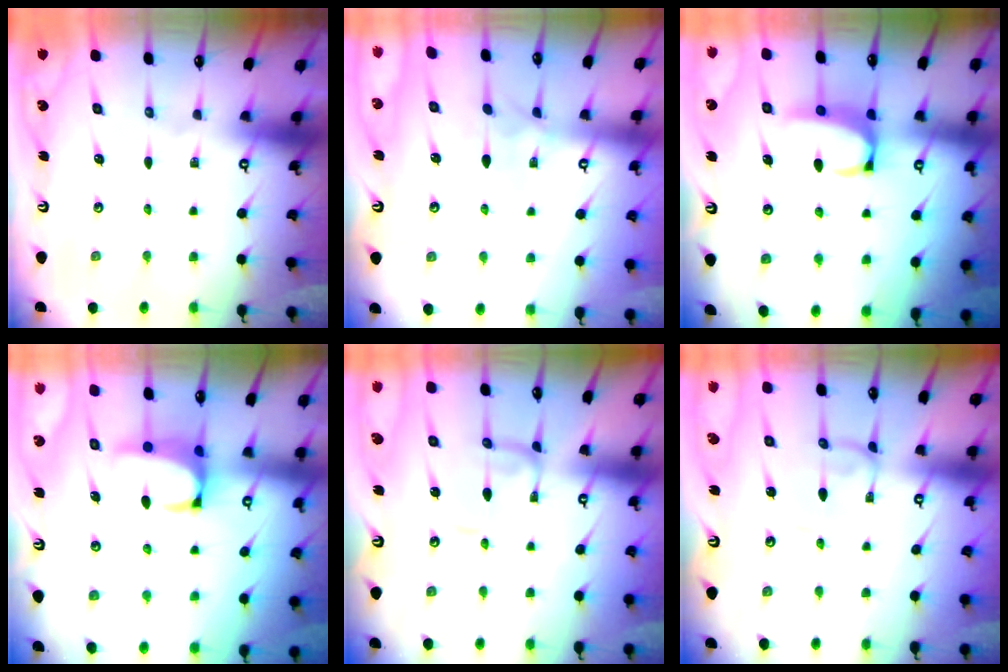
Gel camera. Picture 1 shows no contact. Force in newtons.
{"total": 4.1, "press": 4.1, "slide": 0.1}
{"total": 2.5, "press": 2.4, "slide": 0.8}
{"total": 1.6, "press": 1.3, "slide": 0.8}
{"total": 1.4, "press": 1.4, "slide": 0.1}
{"total": 2.2, "press": 2.2, "slide": 0.1}